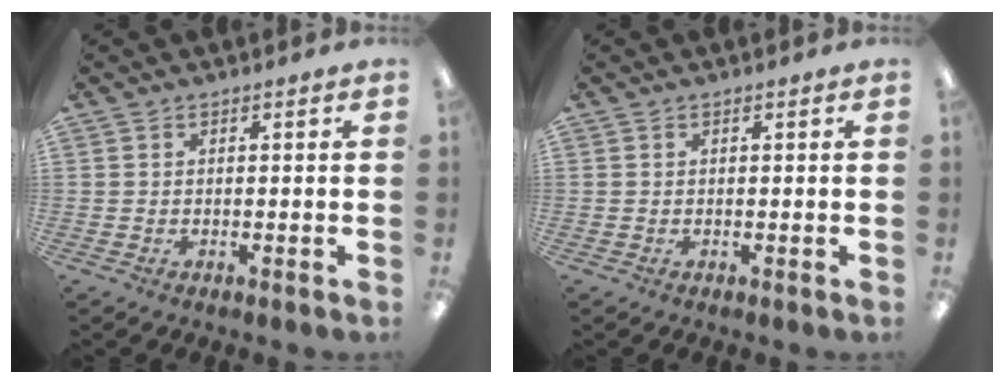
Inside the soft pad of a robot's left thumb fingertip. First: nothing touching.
{"total": 0.0}